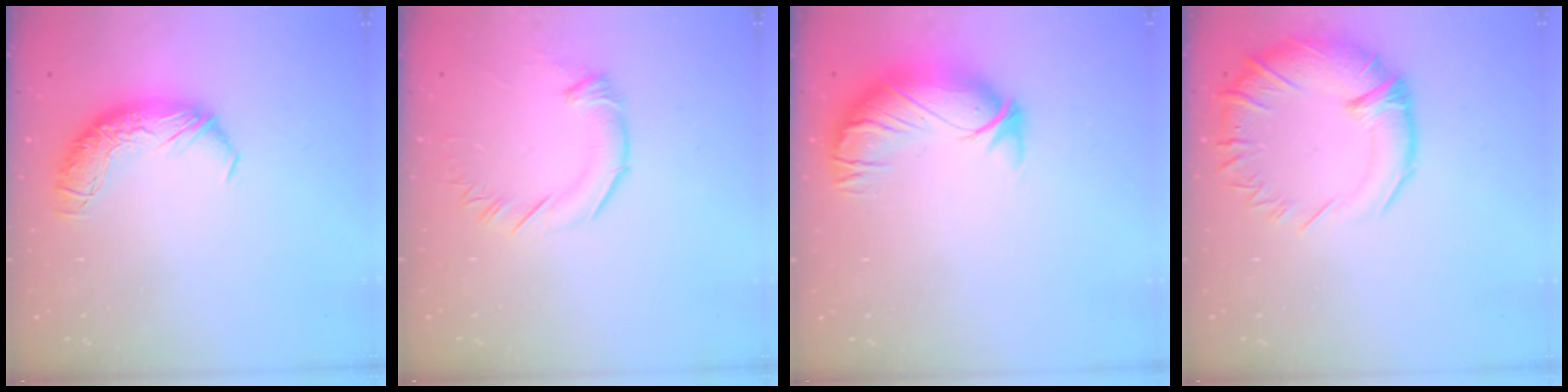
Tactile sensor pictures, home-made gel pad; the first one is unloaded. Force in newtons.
{"total": 2.5, "press": 2.4, "slide": 0.7}
{"total": 3.0, "press": 0.4, "slide": 2.9}
{"total": 6.1, "press": 4.8, "slide": 3.7}